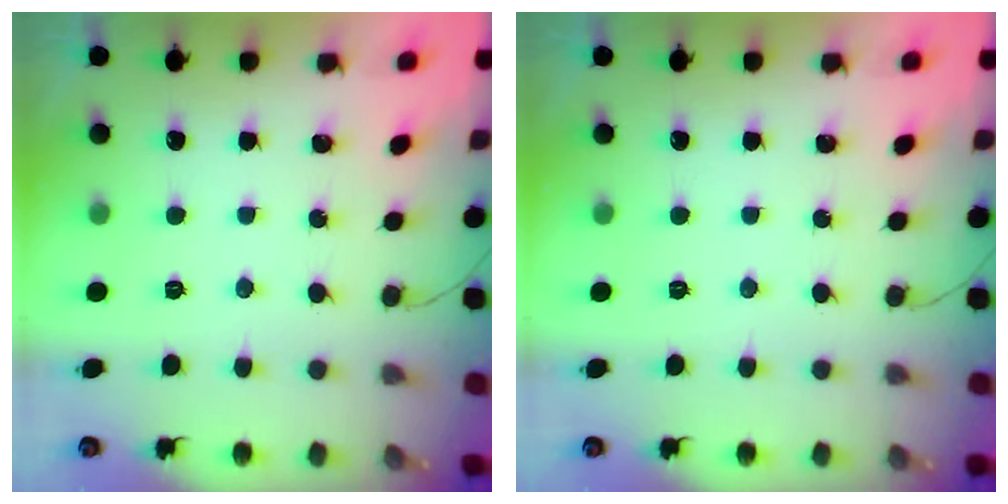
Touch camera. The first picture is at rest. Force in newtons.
{"total": 0.0}